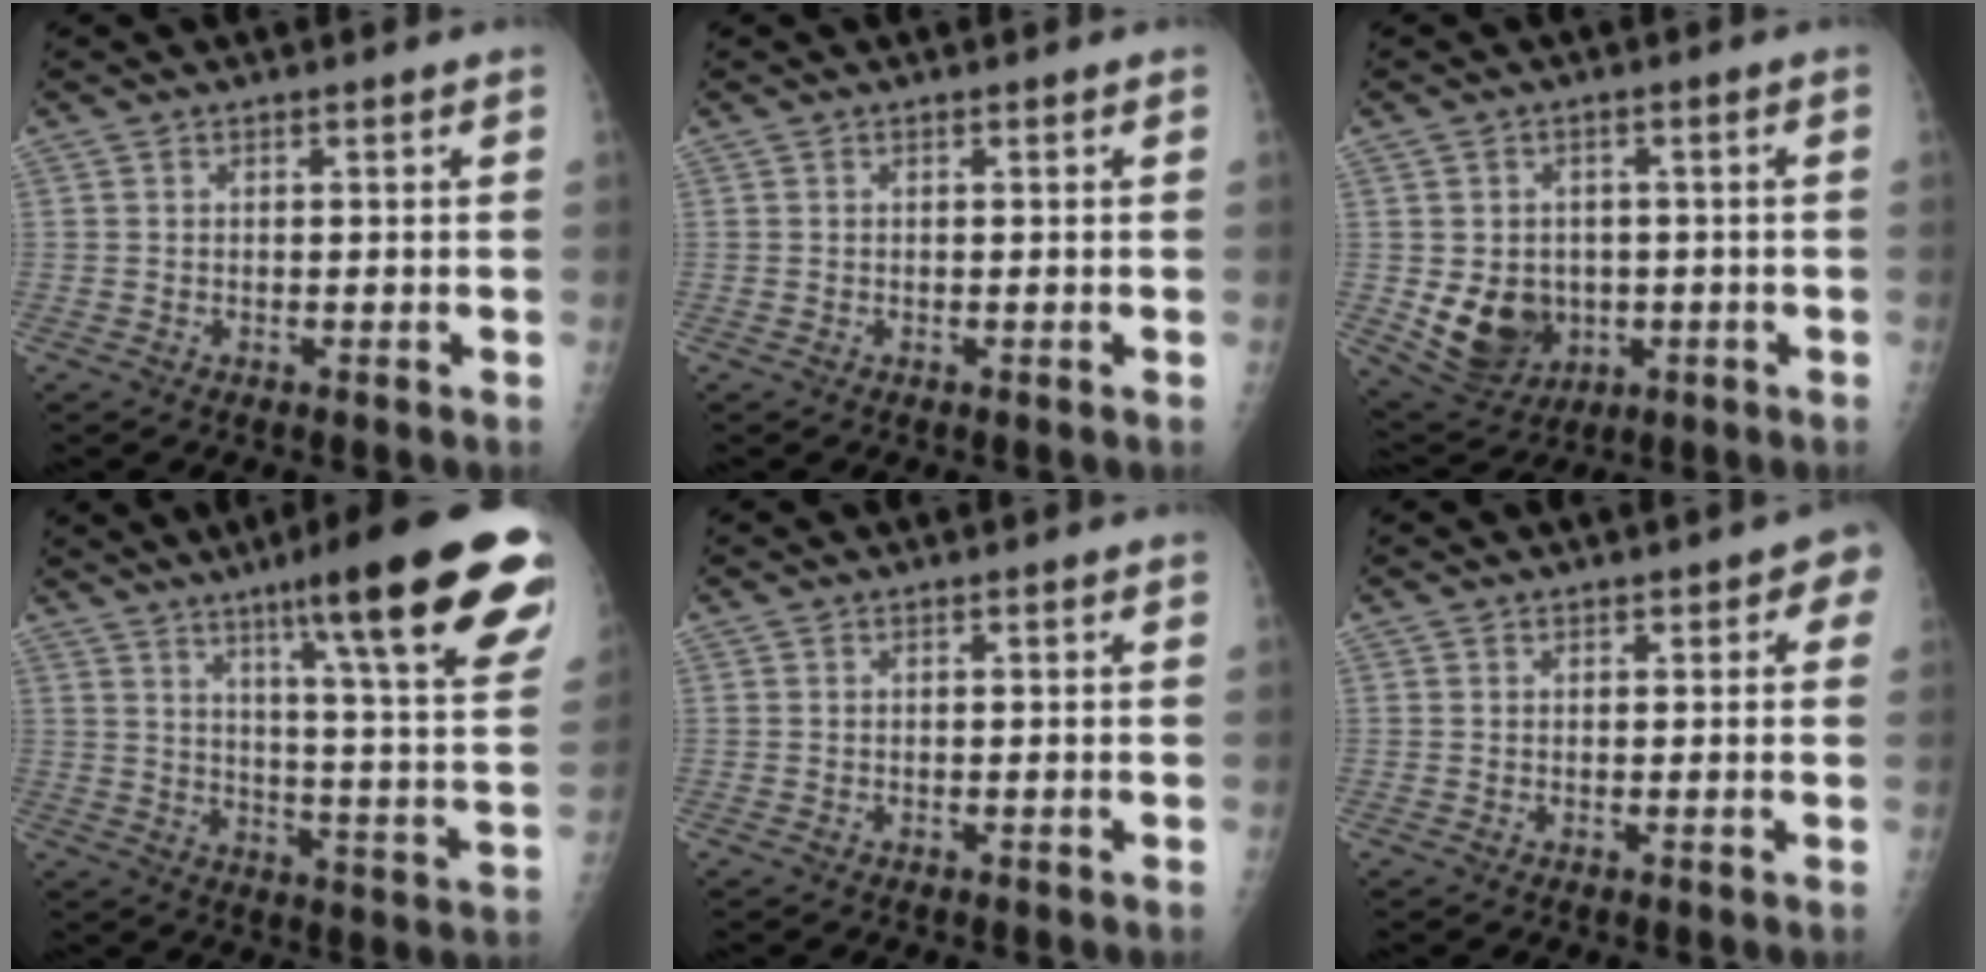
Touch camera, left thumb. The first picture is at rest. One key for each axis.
{"total": 0.0}
{"total": 10.2, "fx": -1.4, "fy": 8.6, "fz": 5.3, "tx": -0.056, "ty": 0.000, "tz": -0.001}
{"total": 25.9, "fx": 15.3, "fy": 3.2, "fz": 20.7, "tx": -0.266, "ty": -0.052, "tz": 0.211}
{"total": 0.0}
{"total": 2.7, "fx": 1.6, "fy": 1.7, "fz": 1.5, "tx": 0.017, "ty": 0.000, "tz": 0.011}